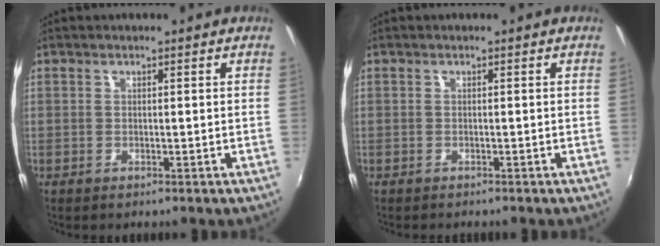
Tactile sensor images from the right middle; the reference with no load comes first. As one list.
[{"total": 0.6, "force": [-0.6, 0.2, 0.1], "torque": [-0.002, -0.004, -0.012]}]